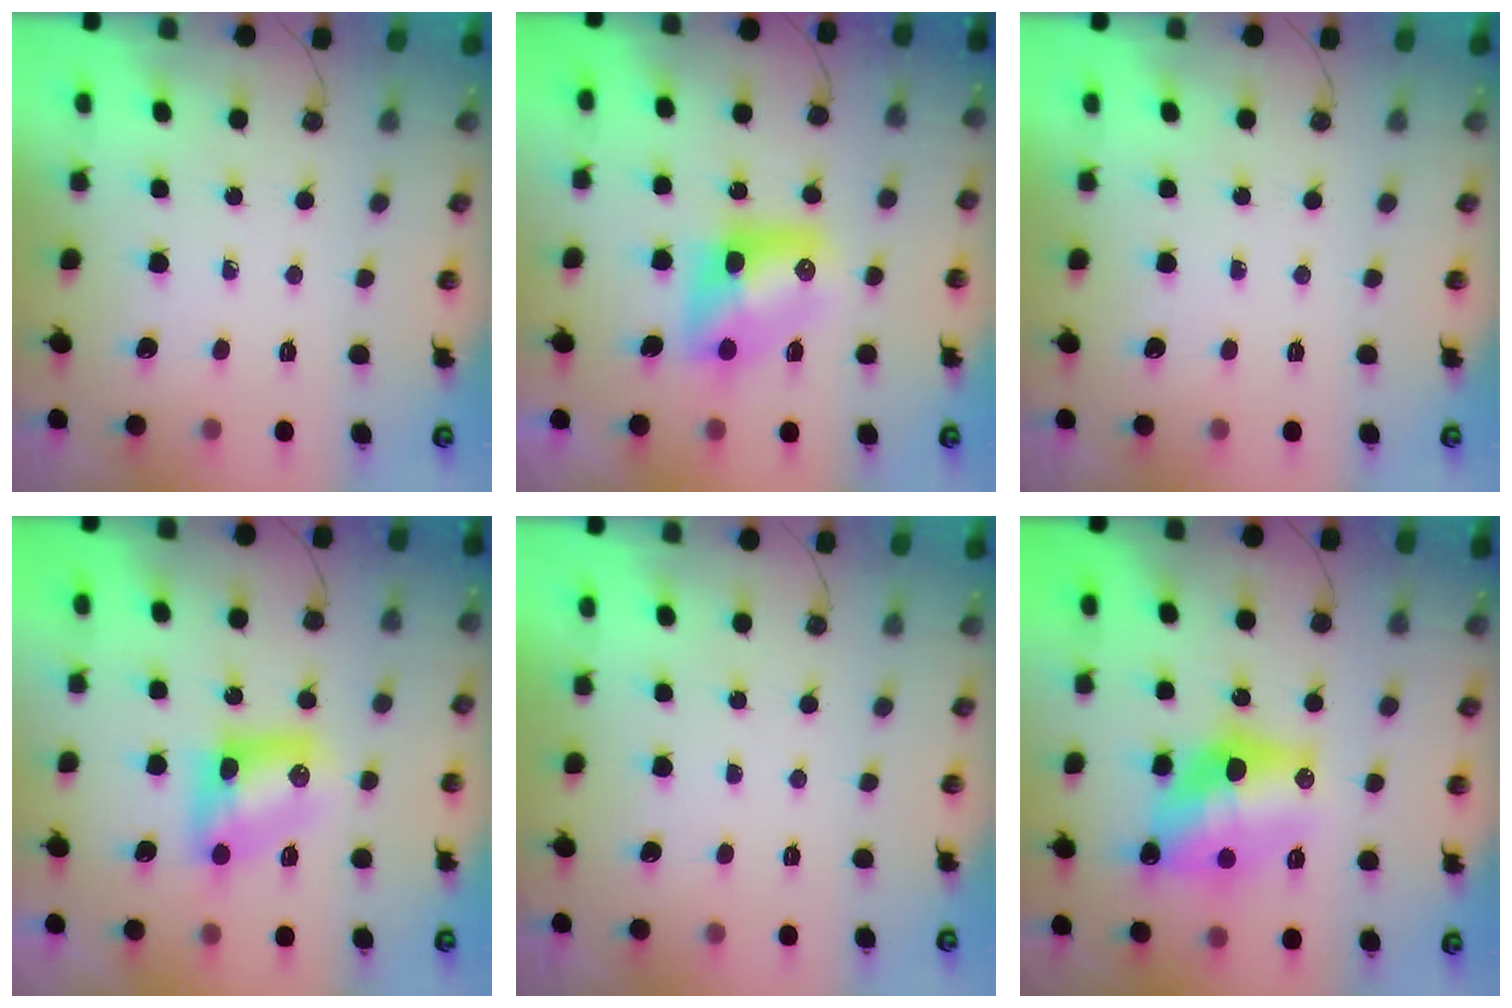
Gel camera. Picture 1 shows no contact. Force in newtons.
{"total": 9.8, "press": 9.7, "slide": 1.0}
{"total": 0.0}
{"total": 9.4, "press": 9.2, "slide": 1.6}
{"total": 0.0}
{"total": 15.0, "press": 14.9, "slide": 0.8}